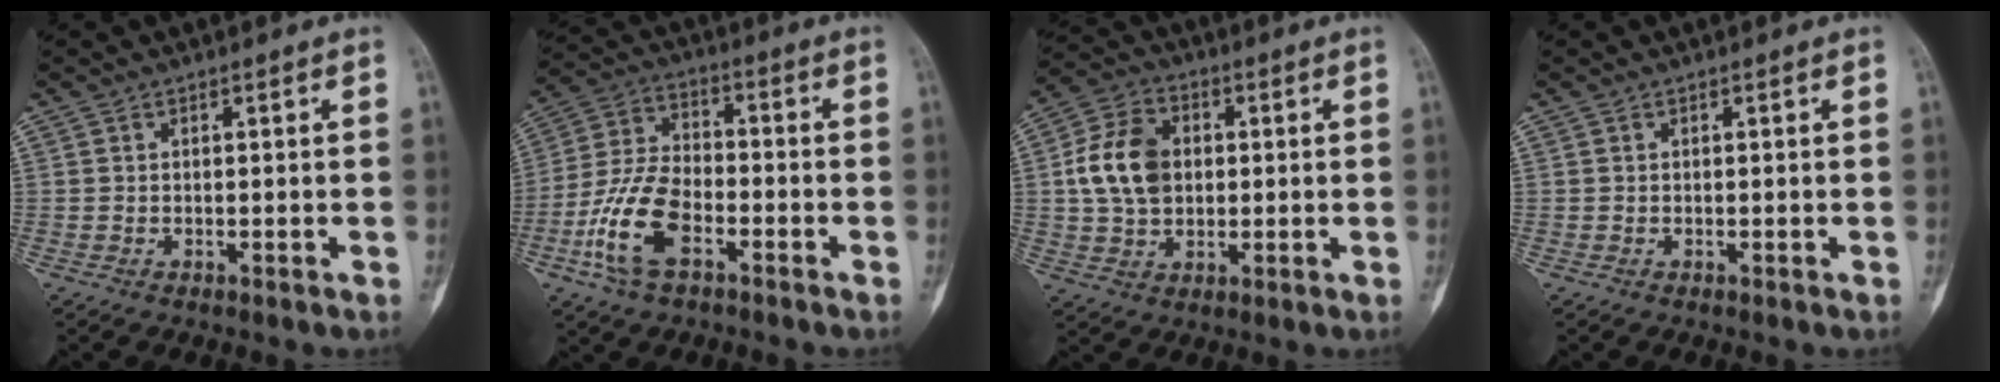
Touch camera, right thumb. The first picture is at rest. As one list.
[{"total": 12.7, "force": [-5.5, 6.5, 9.5], "torque": [-0.202, 0.027, -0.107]}, {"total": 11.8, "force": [1.2, 8.7, 8.0], "torque": [-0.133, 0.012, 0.018]}, {"total": 0.0}]